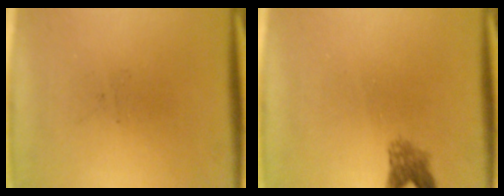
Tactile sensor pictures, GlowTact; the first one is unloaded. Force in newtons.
{"total": 2.4}